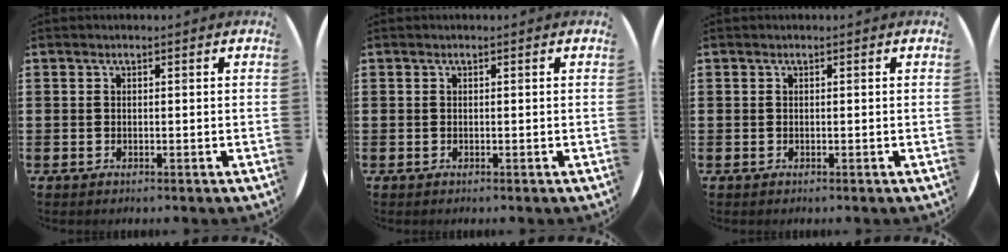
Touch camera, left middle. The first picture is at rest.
{"total": 0.0}
{"total": 0.0}